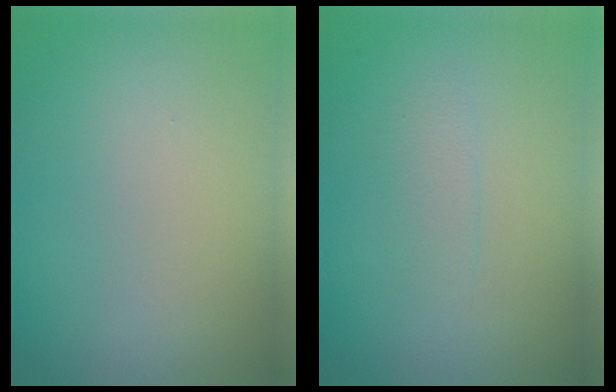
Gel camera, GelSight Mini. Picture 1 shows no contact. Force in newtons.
{"total": 1.1, "press": 1.1, "slide": 0.0}